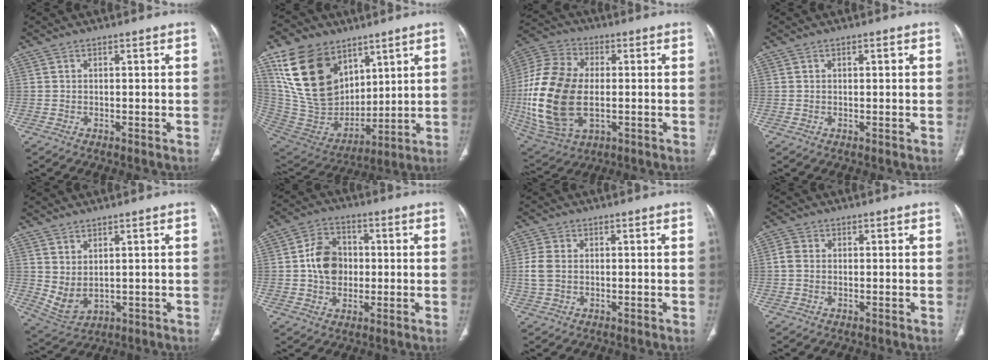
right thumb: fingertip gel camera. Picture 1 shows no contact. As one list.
[{"total": 22.6, "force": [11.1, 15.2, 12.5], "torque": [-0.216, -0.036, 0.223]}, {"total": 22.0, "force": [-1.7, 13.2, 17.5], "torque": [-0.379, -0.002, -0.021]}, {"total": 0.7, "force": [0.2, 0.3, 0.6], "torque": [-0.012, 0.000, 0.004]}, {"total": 5.3, "force": [1.3, 3.1, 4.0], "torque": [-0.072, -0.011, 0.047]}, {"total": 9.3, "force": [0.1, 7.3, 5.7], "torque": [-0.073, 0.015, -0.003]}, {"total": 3.9, "force": [-0.1, 2.7, 2.7], "torque": [-0.073, 0.004, -0.004]}, {"total": 2.0, "force": [-0.2, 1.6, 1.2], "torque": [-0.023, 0.001, -0.008]}]